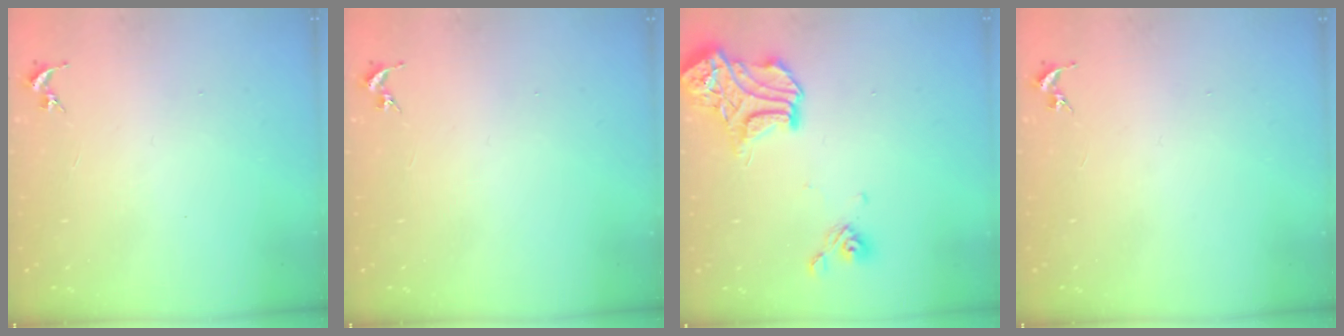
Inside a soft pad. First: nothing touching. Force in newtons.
{"total": 0.0}
{"total": 15.6, "press": 15.5, "slide": 0.7}
{"total": 0.0}